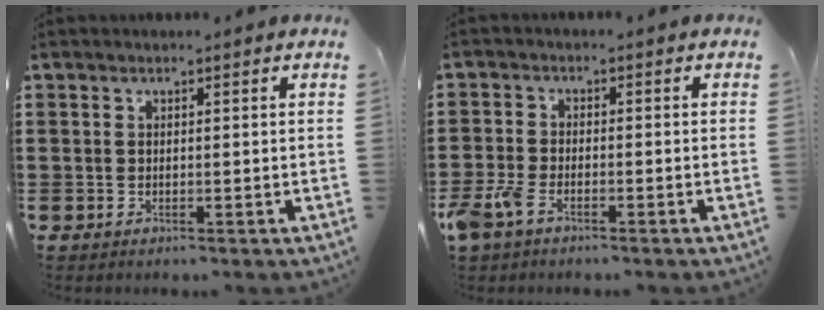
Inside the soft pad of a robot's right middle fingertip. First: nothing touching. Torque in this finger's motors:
{"motor_torque": [1.30, -0.46, 0.11, 0.13]}